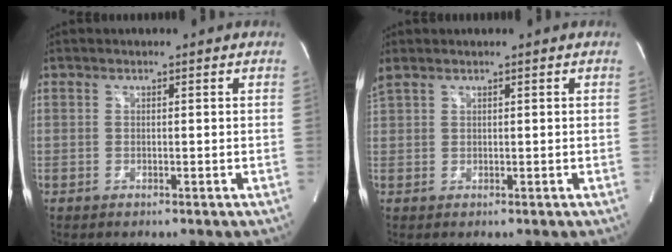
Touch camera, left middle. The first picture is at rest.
{"total": 1.8, "force": [1.5, 0.4, 0.9], "torque": [-0.039, 0.027, 0.043]}